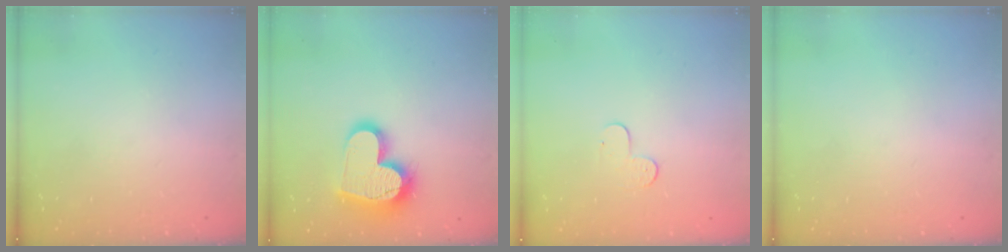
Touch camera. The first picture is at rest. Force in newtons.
{"total": 16.4, "press": 16.3, "slide": 1.3}
{"total": 3.8, "press": 3.7, "slide": 0.4}
{"total": 0.0}